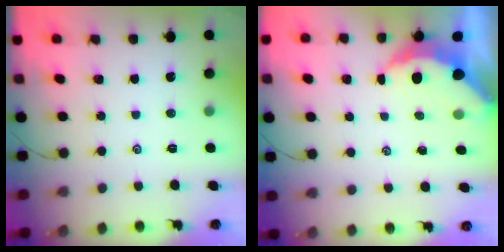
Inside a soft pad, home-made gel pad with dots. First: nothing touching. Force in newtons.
{"total": 5.2, "press": 5.1, "slide": 0.9}